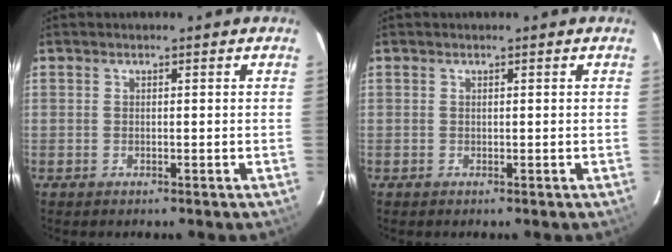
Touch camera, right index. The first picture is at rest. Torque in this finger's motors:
{"motor_torque": [0.05, -0.05, -0.03, 0.00]}